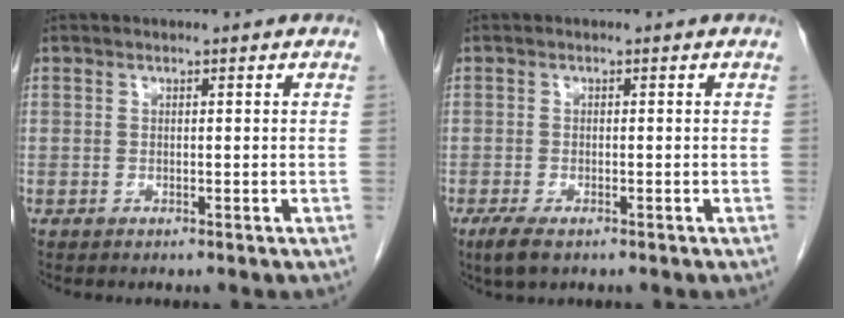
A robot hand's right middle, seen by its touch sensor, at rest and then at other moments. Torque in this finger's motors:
{"motor_torque": [0.59, -0.50, 0.03, 0.05]}